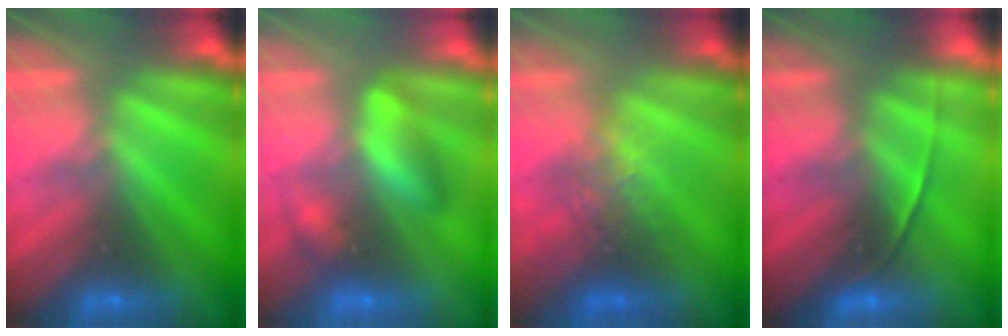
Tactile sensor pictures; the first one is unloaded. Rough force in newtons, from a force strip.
{"total": 2.7}
{"total": 2.6}
{"total": 1.8}